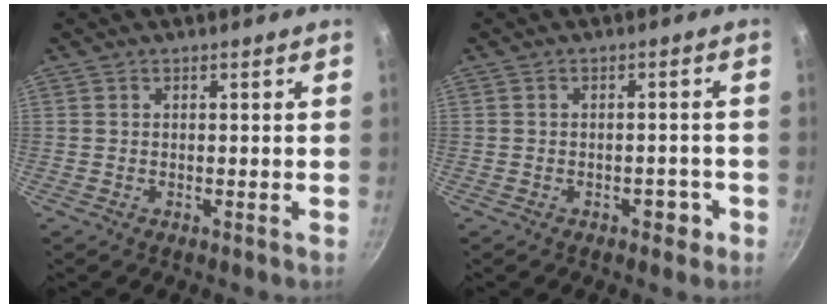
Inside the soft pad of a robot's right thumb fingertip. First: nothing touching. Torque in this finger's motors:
{"motor_torque": [0.87, 0.22, -0.27, 0.11, 0.06]}